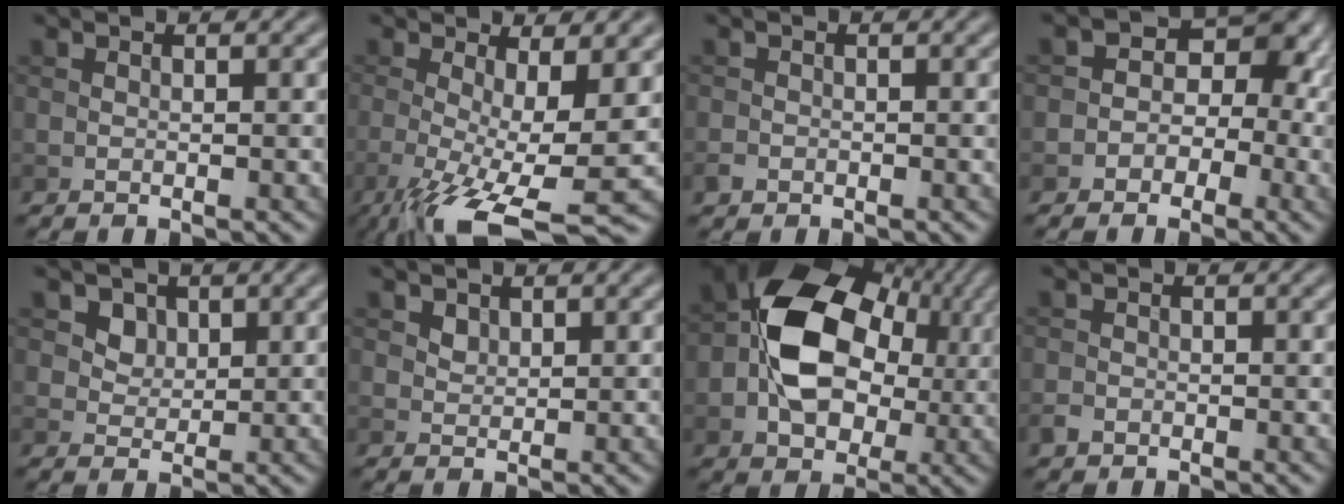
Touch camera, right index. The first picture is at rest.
{"total": 9.8, "force": [-3.2, 2.4, 9.0], "torque": [-0.156, -0.021, -0.048]}
{"total": 0.9, "force": [-0.5, 0.7, 0.1], "torque": [0.002, -0.002, -0.011]}
{"total": 4.6, "force": [-0.8, 4.0, 2.1], "torque": [0.014, 0.010, -0.039]}
{"total": 2.7, "force": [1.4, 2.1, 1.0], "torque": [-0.021, -0.014, 0.040]}
{"total": 1.1, "force": [0.8, 0.7, 0.3], "torque": [-0.009, -0.001, 0.015]}
{"total": 11.6, "force": [-0.2, 8.3, 8.1], "torque": [-0.124, 0.009, -0.012]}
{"total": 1.2, "force": [-0.8, 0.9, 0.2], "torque": [0.000, -0.001, -0.017]}